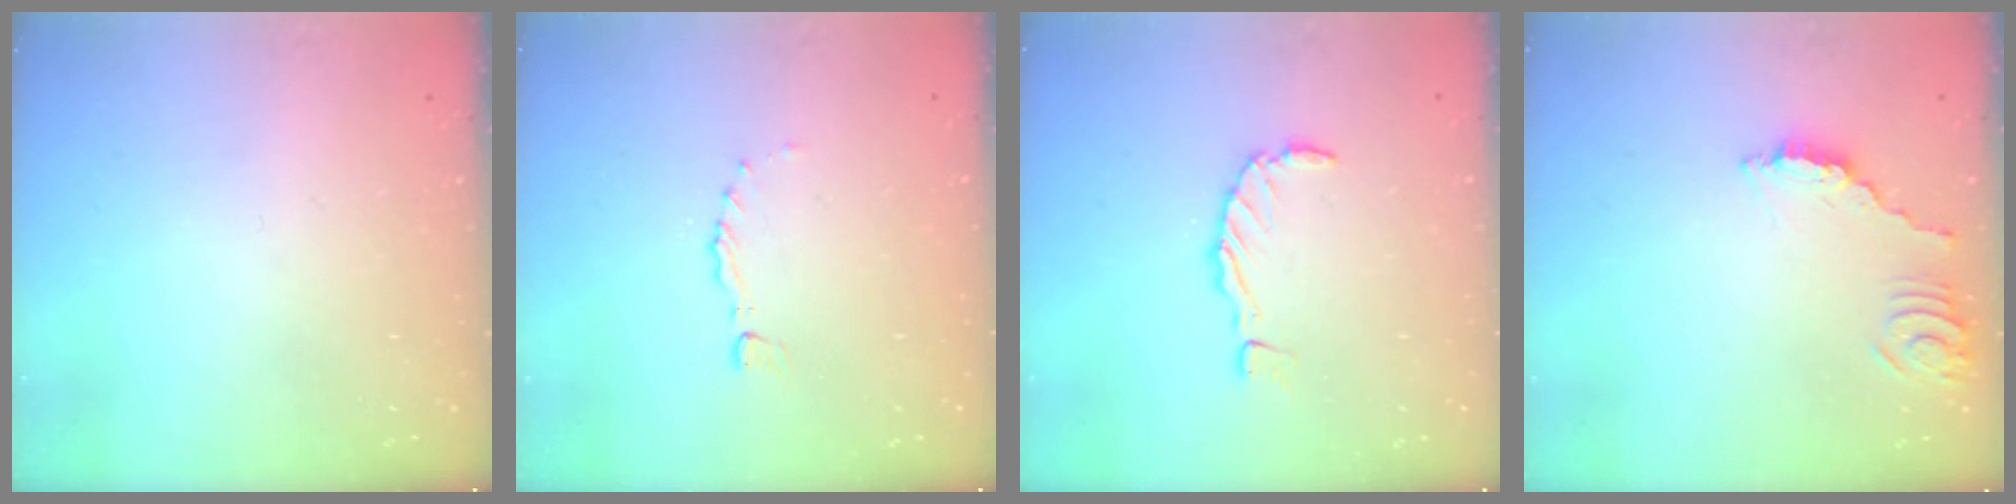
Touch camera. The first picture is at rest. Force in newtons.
{"total": 0.0}
{"total": 1.2, "press": 1.2, "slide": 0.2}
{"total": 3.0, "press": 3.0, "slide": 0.1}